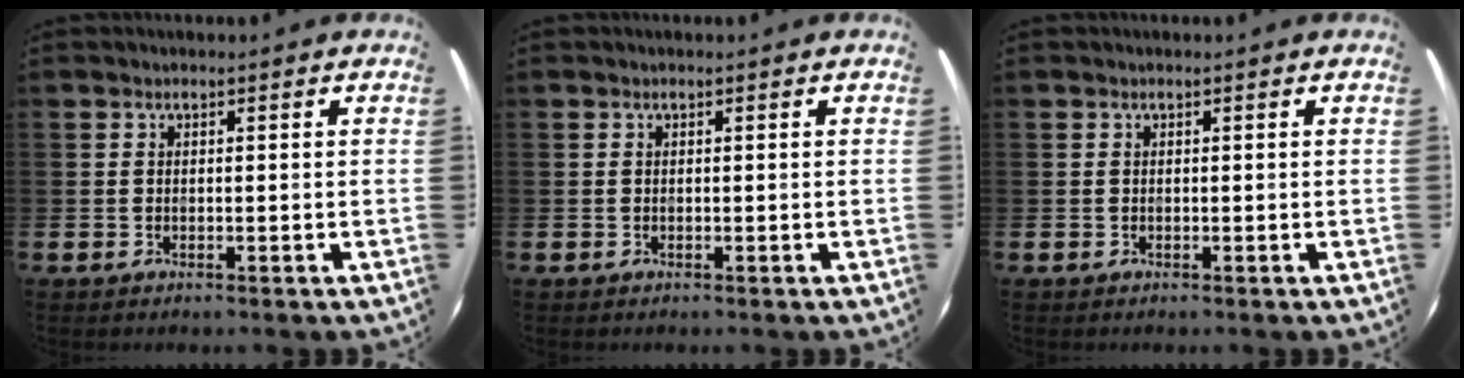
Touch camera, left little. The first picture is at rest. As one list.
[{"total": 0.0}, {"total": 0.0}]